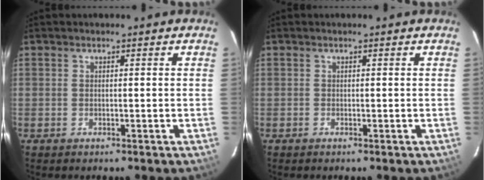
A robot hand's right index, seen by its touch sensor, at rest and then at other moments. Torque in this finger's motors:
{"motor_torque": [-0.01, 0.10, 0.00, 0.01]}